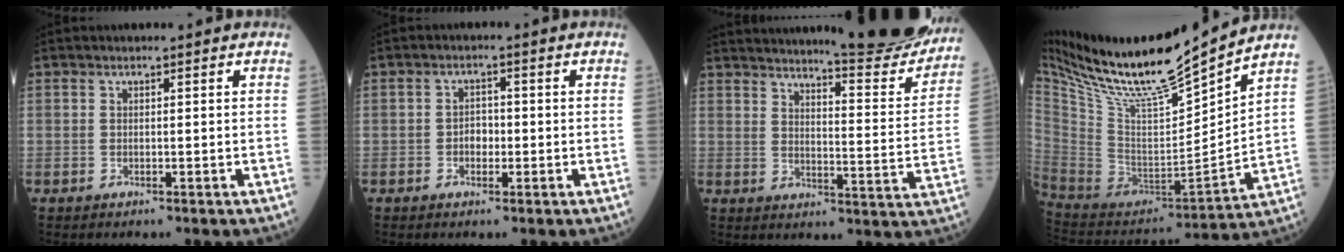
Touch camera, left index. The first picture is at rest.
{"total": 2.2, "force": [-0.6, 1.5, 1.5], "torque": [-0.022, 0.006, -0.011]}
{"total": 20.2, "force": [18.5, 0.9, 8.0], "torque": [-0.109, -0.075, 0.231]}
{"total": 21.5, "force": [18.0, 0.9, 11.6], "torque": [-0.211, -0.009, 0.329]}